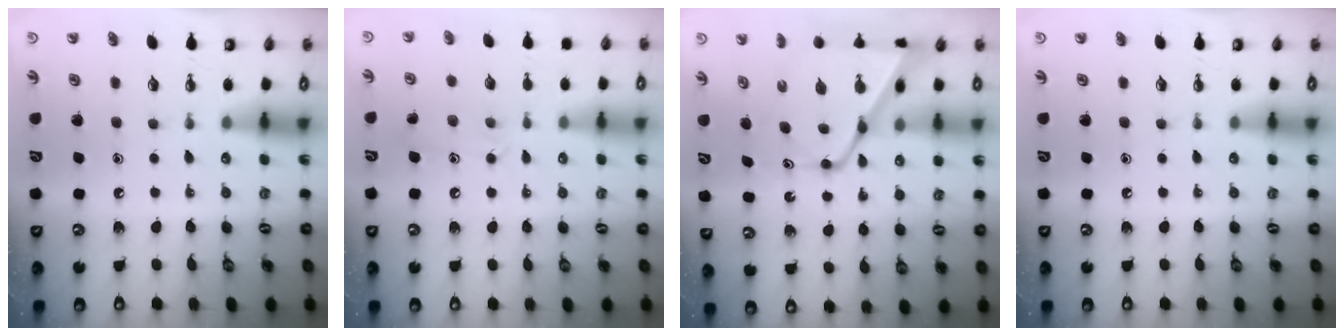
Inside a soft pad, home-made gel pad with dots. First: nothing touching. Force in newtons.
{"total": 9.5, "press": 9.5, "slide": 0.7}
{"total": 16.1, "press": 16.1, "slide": 1.2}
{"total": 0.0}